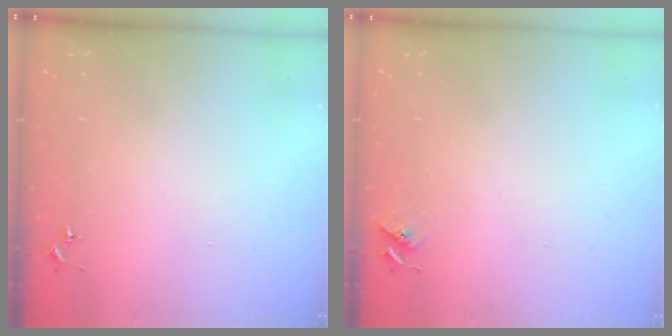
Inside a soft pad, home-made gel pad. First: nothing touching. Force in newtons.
{"total": 5.8, "press": 5.8, "slide": 0.7}